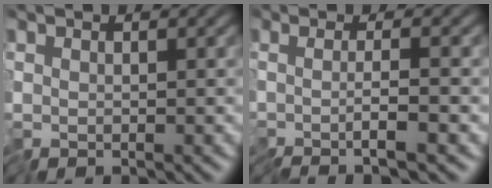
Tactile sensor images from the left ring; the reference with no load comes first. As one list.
[{"total": 2.5, "force": [-1.0, -0.2, 2.2], "torque": [-0.025, -0.004, -0.023]}]